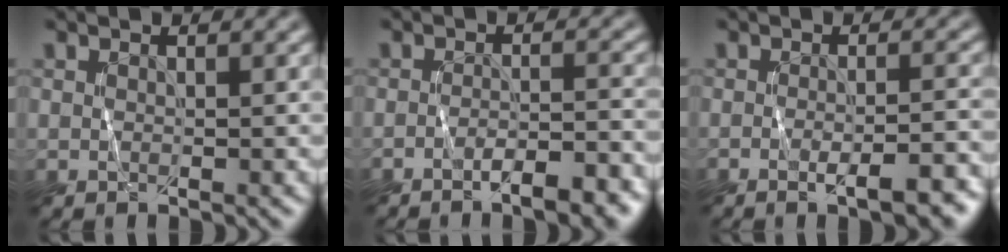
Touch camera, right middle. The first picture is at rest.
{"total": 4.0, "force": [-2.8, 0.9, 2.8], "torque": [-0.032, 0.003, -0.039]}
{"total": 3.6, "force": [-1.8, 0.8, 3.0], "torque": [-0.040, -0.004, -0.023]}